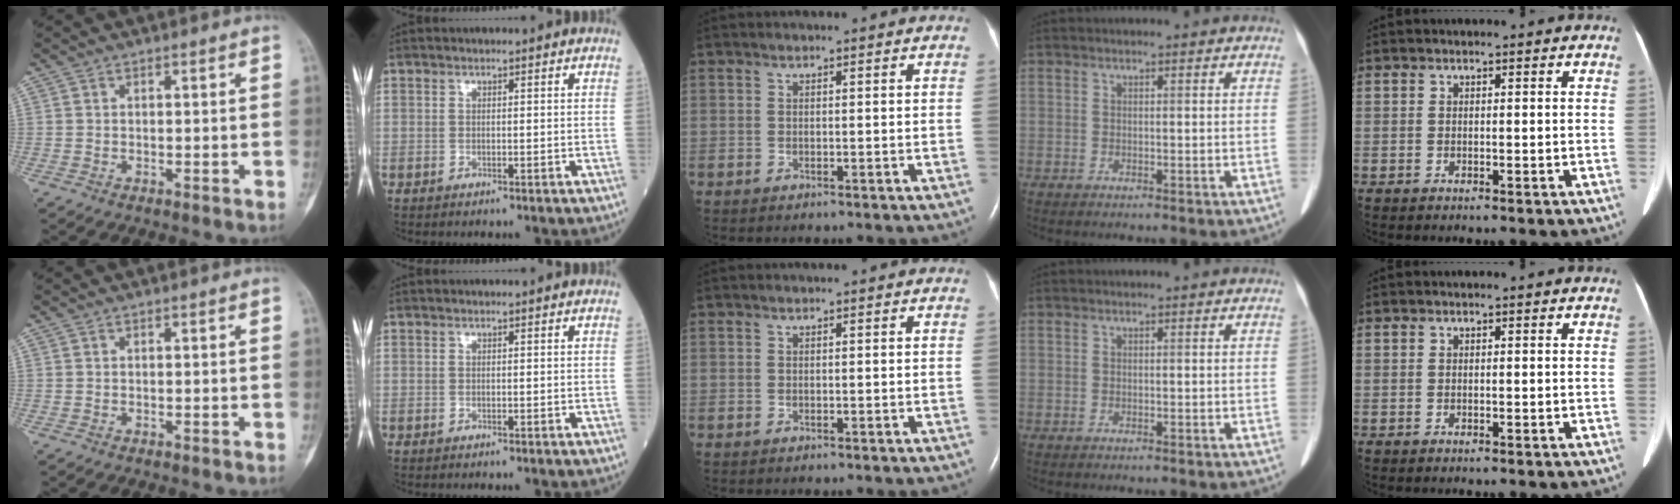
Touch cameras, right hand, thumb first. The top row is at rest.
{}